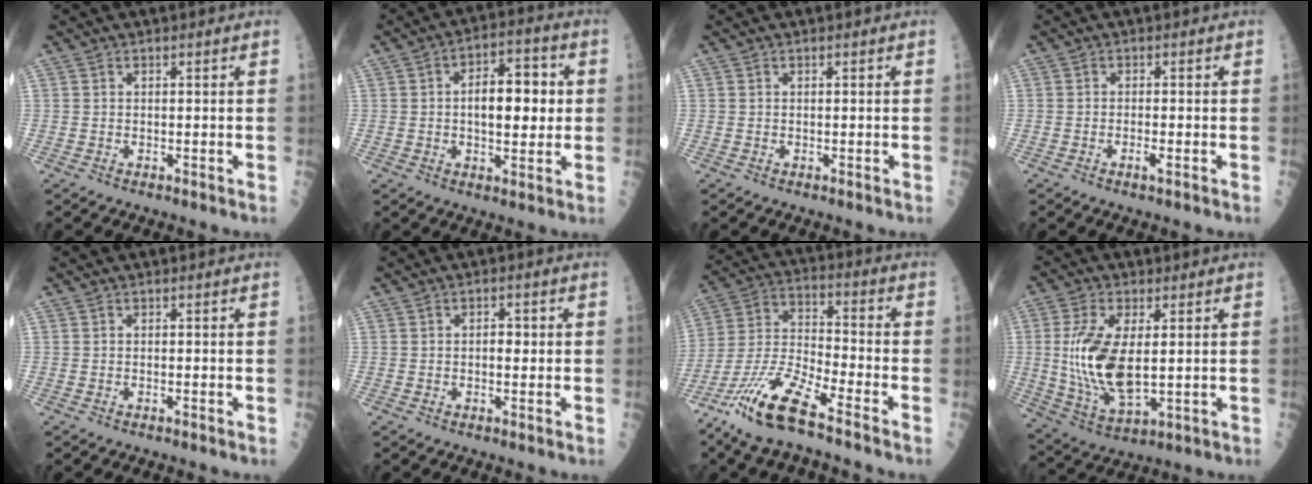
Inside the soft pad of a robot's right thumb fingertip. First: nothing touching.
{"total": 11.1, "force": [0.7, 5.6, 9.6], "torque": [-0.114, 0.015, 0.007]}
{"total": 0.0}
{"total": 1.5, "force": [-0.7, -0.1, 1.4], "torque": [-0.030, -0.002, -0.013]}
{"total": 0.0}
{"total": 2.1, "force": [0.0, 1.2, 1.7], "torque": [-0.018, 0.004, -0.004]}
{"total": 14.5, "force": [-9.6, 1.9, 10.7], "torque": [-0.238, 0.033, -0.188]}
{"total": 14.0, "force": [0.9, 6.1, 12.5], "torque": [-0.263, -0.017, 0.028]}